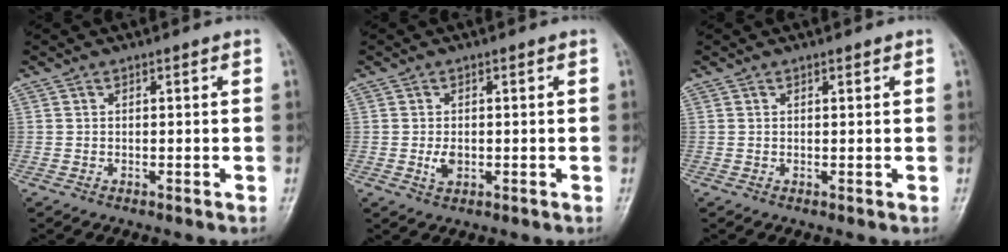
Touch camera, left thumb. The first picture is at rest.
{"total": 2.5, "force": [-0.3, 1.6, 1.9], "torque": [-0.034, -0.003, -0.003]}
{"total": 0.7, "force": [0.5, 0.3, 0.4], "torque": [-0.007, -0.002, 0.007]}